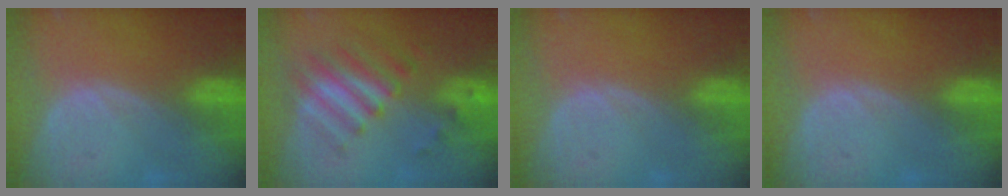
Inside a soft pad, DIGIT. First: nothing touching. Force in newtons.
{"total": 7.9, "press": 7.1, "slide": 3.5}
{"total": 0.0}
{"total": 0.0}